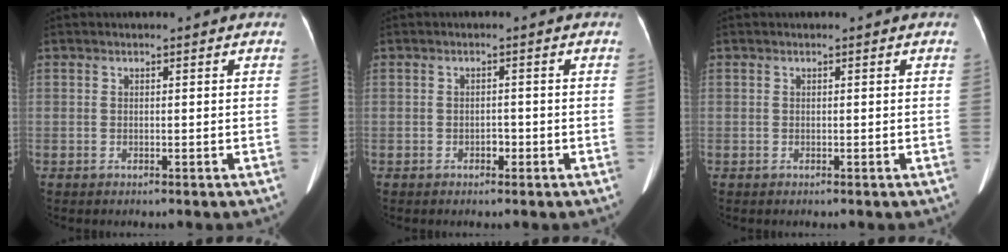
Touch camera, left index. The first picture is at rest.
{"total": 1.2, "force": [-0.6, 0.7, 0.7], "torque": [-0.009, 0.004, -0.009]}
{"total": 0.0}